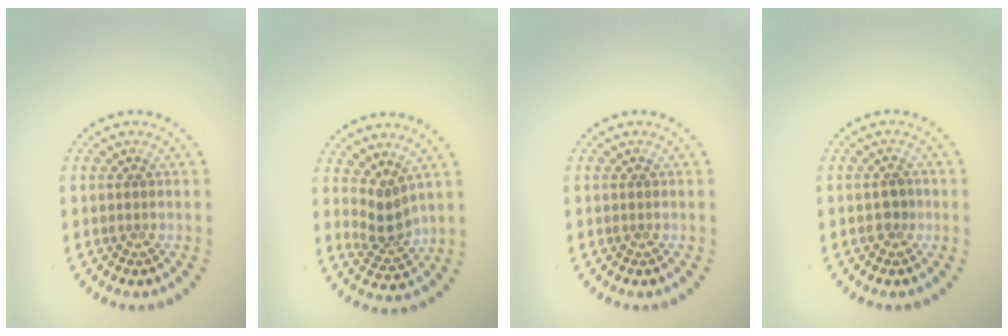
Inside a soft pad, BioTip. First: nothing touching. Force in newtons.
{"total": 2.4, "press": 1.7, "slide": 1.7}
{"total": 0.0}
{"total": 1.2, "press": 1.1, "slide": 0.4}